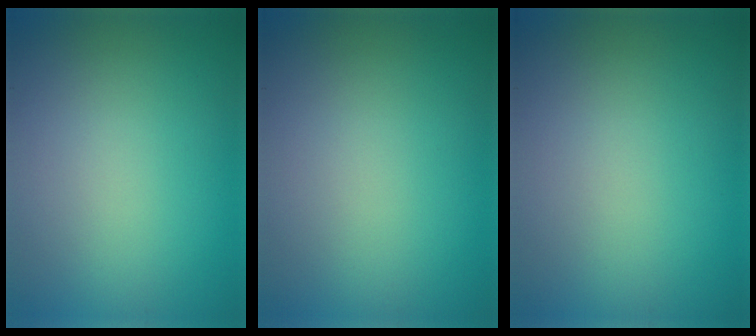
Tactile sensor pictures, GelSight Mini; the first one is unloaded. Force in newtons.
{"total": 0.0}
{"total": 0.0}